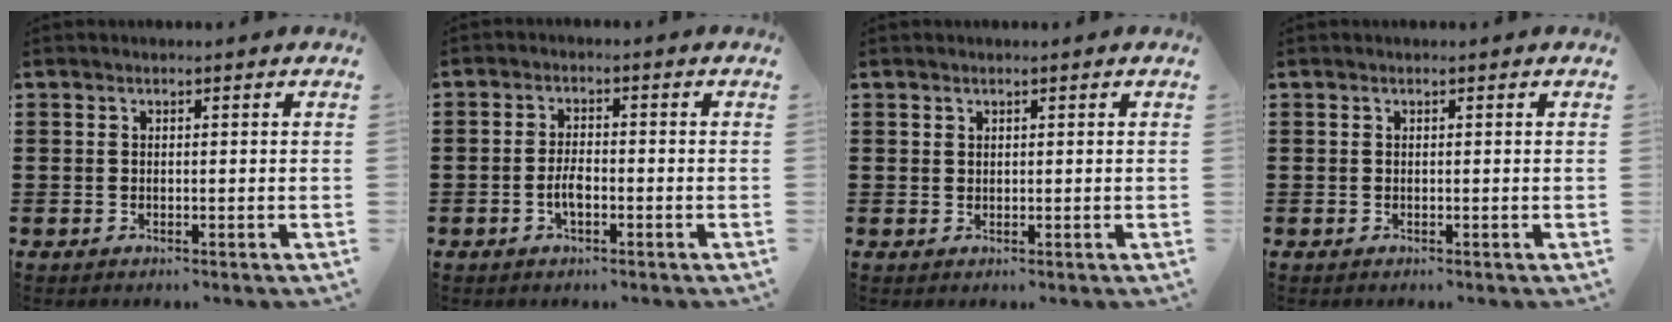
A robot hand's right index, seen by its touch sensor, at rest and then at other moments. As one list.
[{"total": 3.1, "force": [-1.1, 1.3, 2.6], "torque": [-0.063, -0.001, -0.025]}, {"total": 0.7, "force": [0.5, 0.5, 0.1], "torque": [-0.003, 0.001, 0.011]}, {"total": 0.0}]